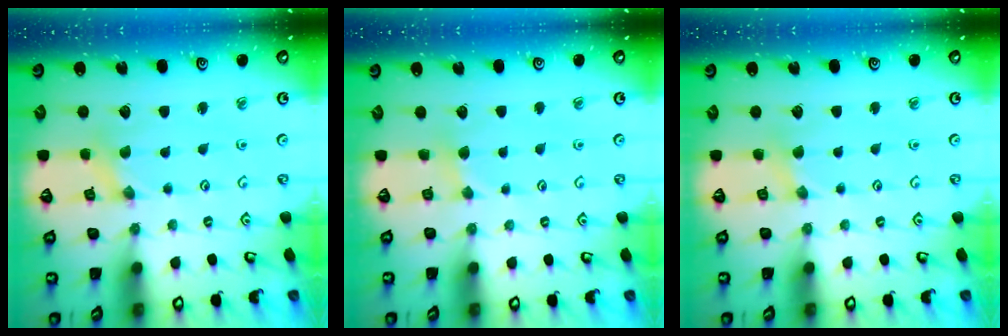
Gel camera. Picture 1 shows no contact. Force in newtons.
{"total": 1.8, "press": 1.8, "slide": 0.3}
{"total": 2.3, "press": 2.3, "slide": 0.3}